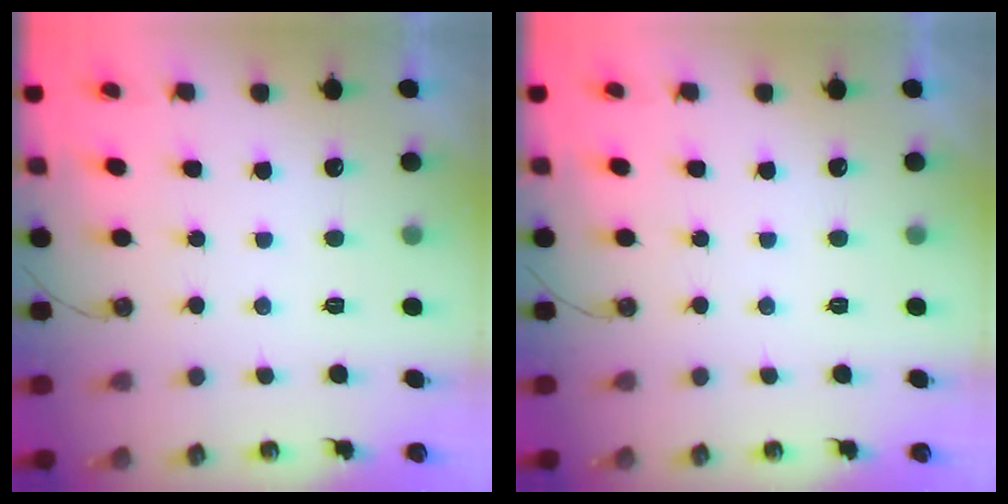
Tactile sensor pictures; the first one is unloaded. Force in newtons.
{"total": 0.0}